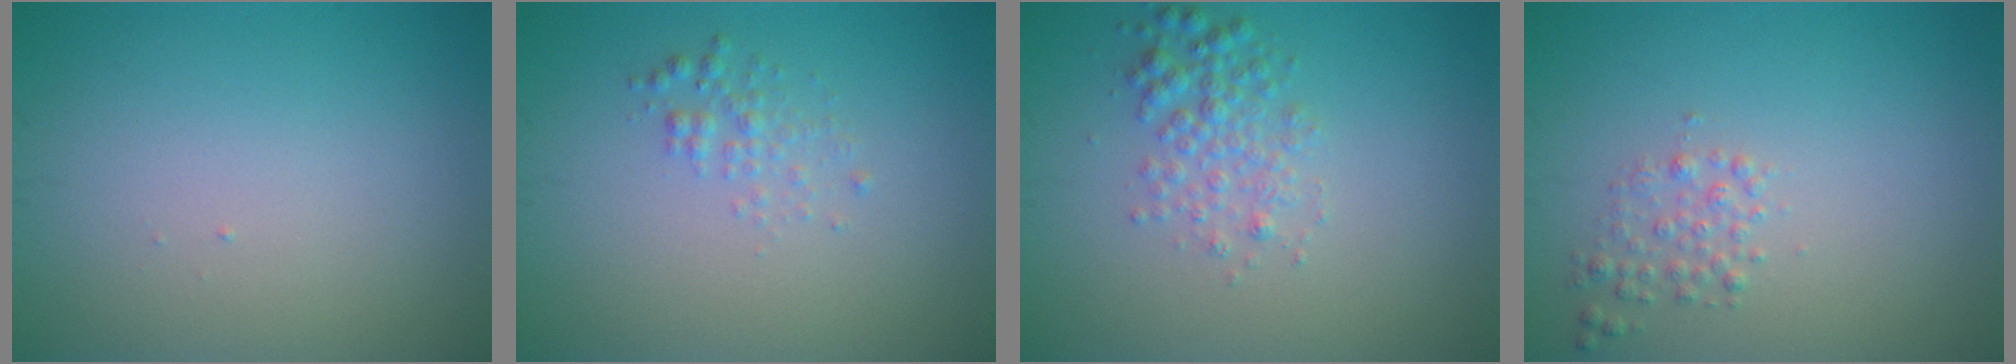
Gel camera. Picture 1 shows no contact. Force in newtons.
{"total": 1.3, "press": 1.3, "slide": 0.0}
{"total": 2.5, "press": 2.5, "slide": 0.0}
{"total": 1.5, "press": 1.5, "slide": 0.0}